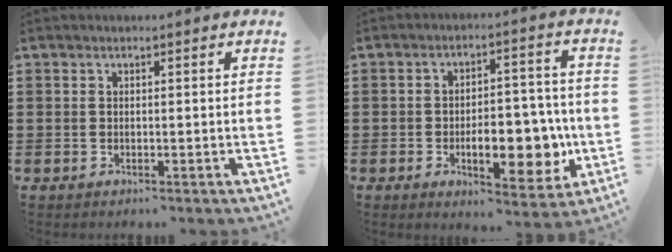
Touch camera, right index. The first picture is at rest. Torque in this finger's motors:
{"motor_torque": [1.98, -0.16, 0.51, 0.21]}